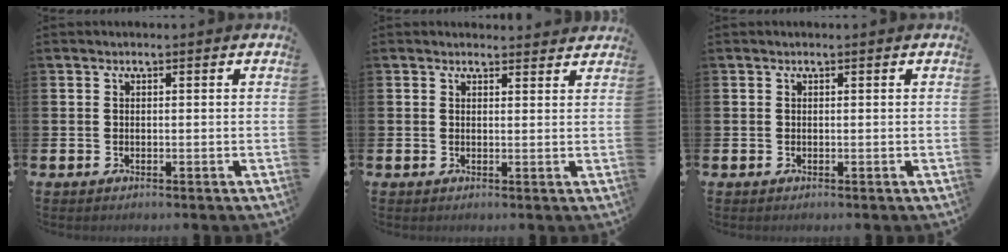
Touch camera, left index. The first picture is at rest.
{"total": 1.6, "force": [1.6, 0.4, 0.0], "torque": [0.007, -0.007, 0.027]}
{"total": 0.0}